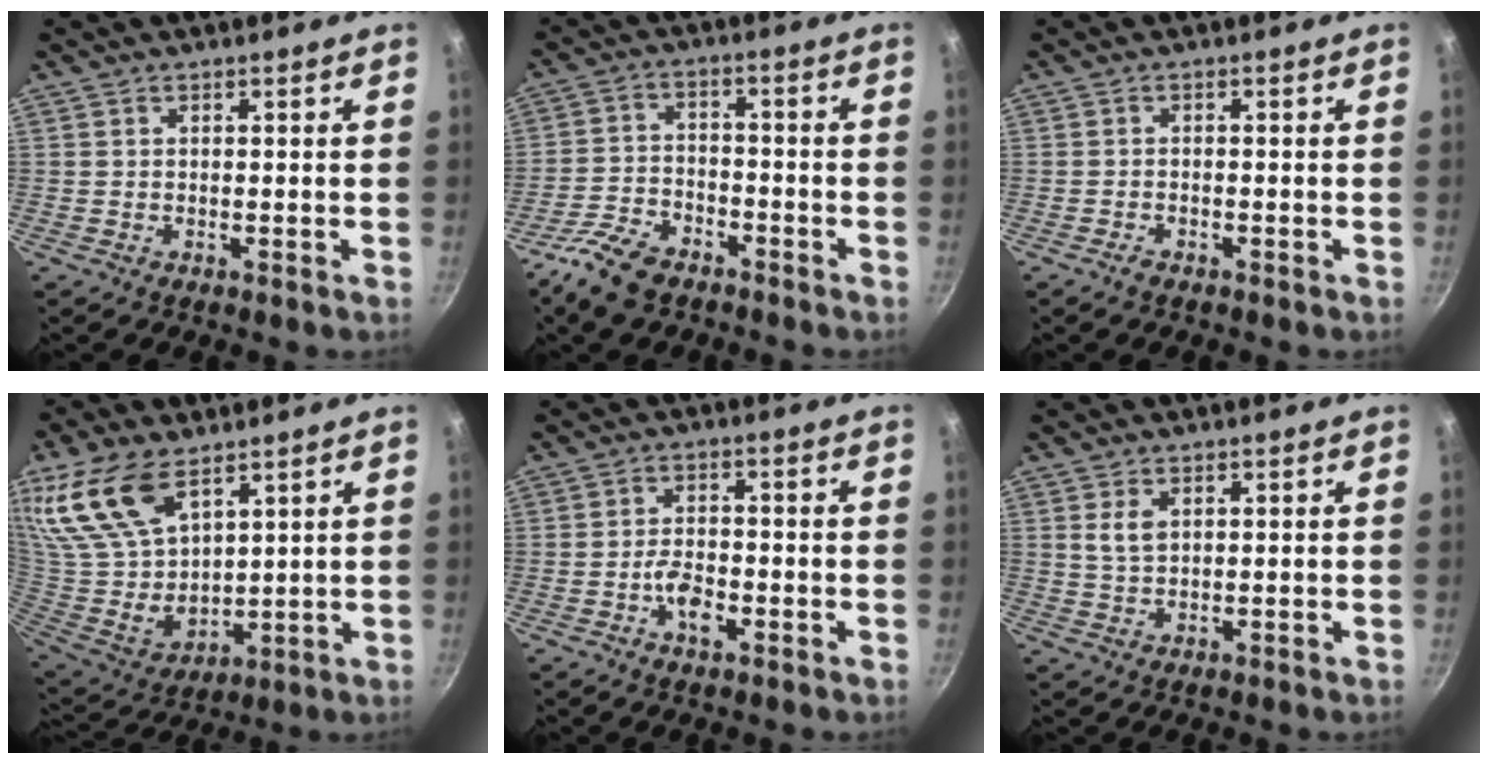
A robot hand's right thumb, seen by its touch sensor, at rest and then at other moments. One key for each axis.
{"total": 8.7, "fx": -6.3, "fy": 4.3, "fz": 4.2, "tx": -0.081, "ty": 0.043, "tz": -0.122}
{"total": 1.5, "fx": -1.2, "fy": 0.6, "fz": 0.7, "tx": -0.020, "ty": 0.011, "tz": -0.022}
{"total": 19.4, "fx": 10.9, "fy": 10.6, "fz": 12.0, "tx": -0.219, "ty": -0.043, "tz": 0.227}
{"total": 5.1, "fx": -2.0, "fy": 2.6, "fz": 3.9, "tx": -0.064, "ty": 0.017, "tz": -0.038}
{"total": 3.4, "fx": 1.2, "fy": 2.0, "fz": 2.4, "tx": -0.042, "ty": -0.006, "tz": 0.025}